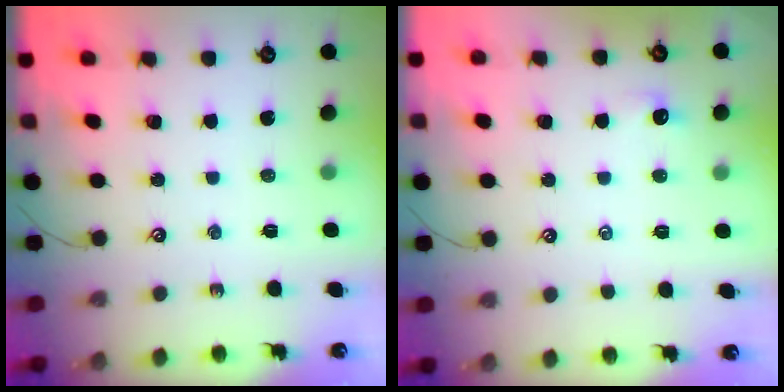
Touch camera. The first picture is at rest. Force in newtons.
{"total": 1.6, "press": 1.6, "slide": 0.4}